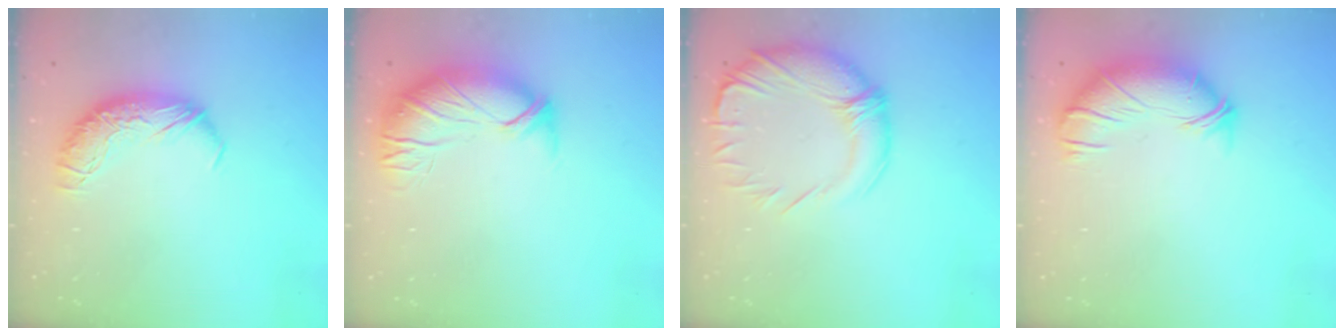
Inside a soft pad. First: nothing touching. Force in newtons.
{"total": 2.7, "press": 1.1, "slide": 2.4}
{"total": 5.5, "press": 4.1, "slide": 3.7}
{"total": 2.8, "press": 1.5, "slide": 2.3}